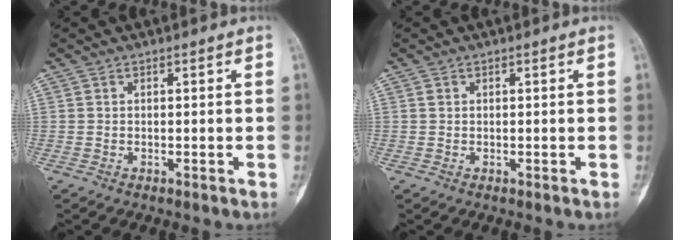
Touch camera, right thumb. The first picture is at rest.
{"total": 0.5, "force": [0.1, 0.5, 0.2], "torque": [0.002, 0.002, 0.002]}